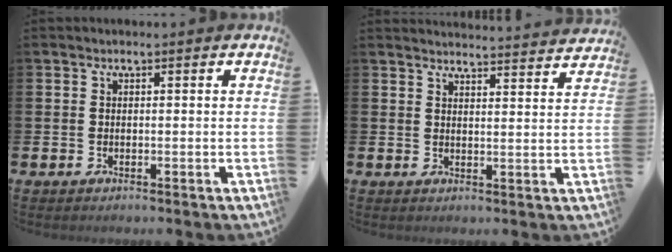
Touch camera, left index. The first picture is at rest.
{"total": 3.8, "force": [3.7, -0.4, 0.0], "torque": [0.004, -0.033, 0.064]}